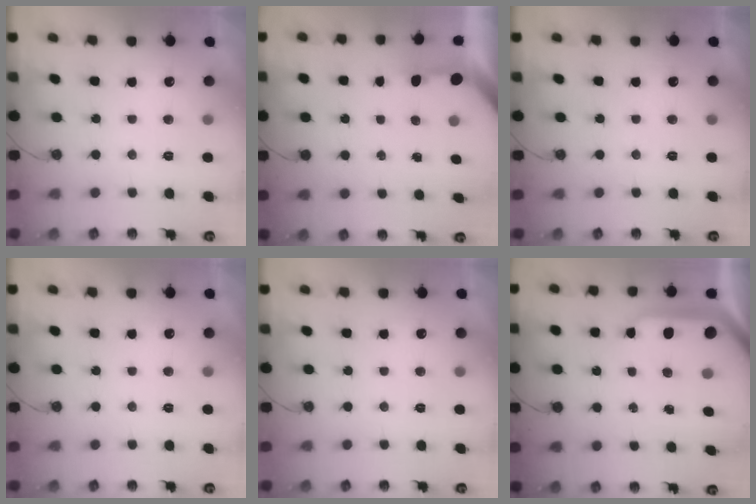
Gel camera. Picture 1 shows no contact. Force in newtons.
{"total": 3.3, "press": 3.3, "slide": 0.4}
{"total": 0.0}
{"total": 0.0}
{"total": 0.0}
{"total": 9.6, "press": 9.5, "slide": 1.1}